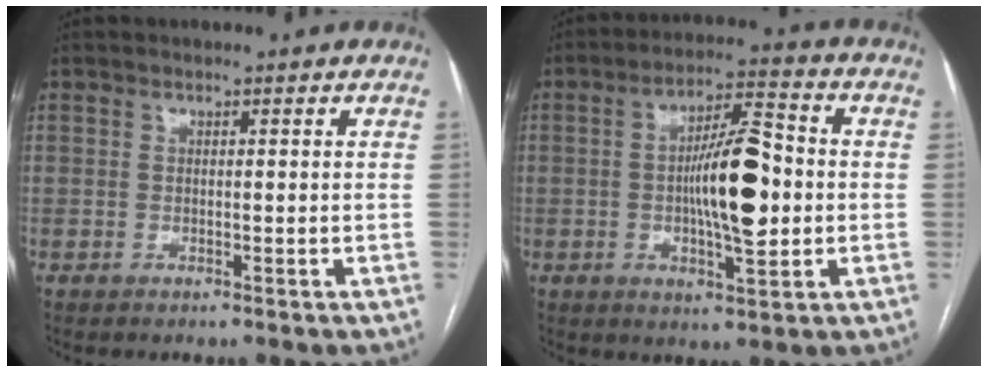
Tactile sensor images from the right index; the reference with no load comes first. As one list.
[{"total": 11.8, "force": [-0.6, 2.7, 11.5], "torque": [-0.196, 0.012, -0.009]}]